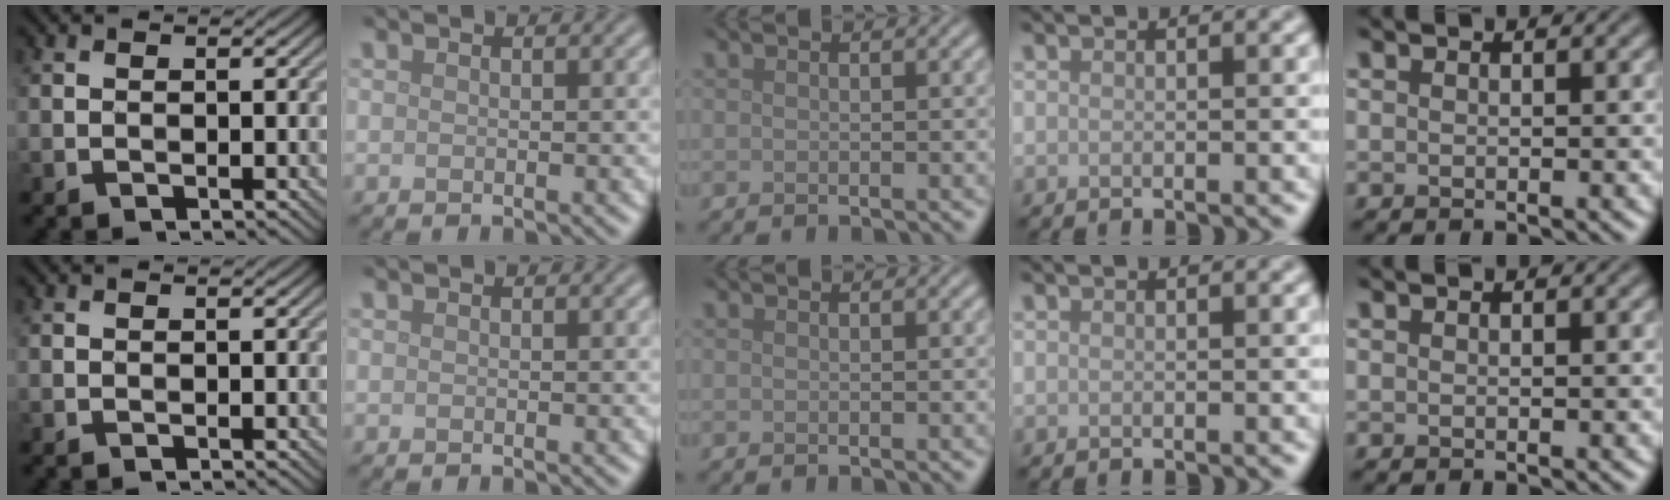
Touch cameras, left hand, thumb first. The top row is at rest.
{}